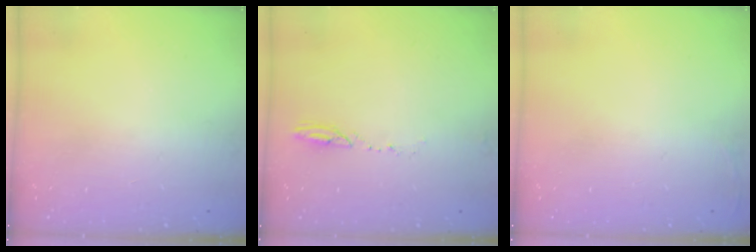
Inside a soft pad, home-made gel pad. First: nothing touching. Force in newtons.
{"total": 4.7, "press": 4.7, "slide": 0.5}
{"total": 2.7, "press": 2.6, "slide": 1.0}